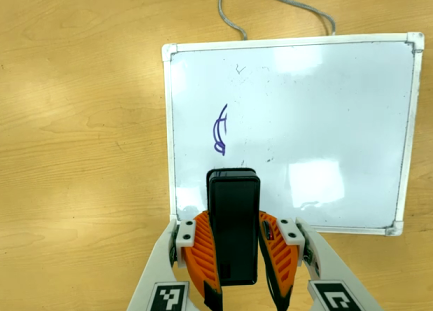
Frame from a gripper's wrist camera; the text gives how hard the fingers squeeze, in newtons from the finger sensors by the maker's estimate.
{"total": 7.5, "left": 6.2, "right": 8.8}